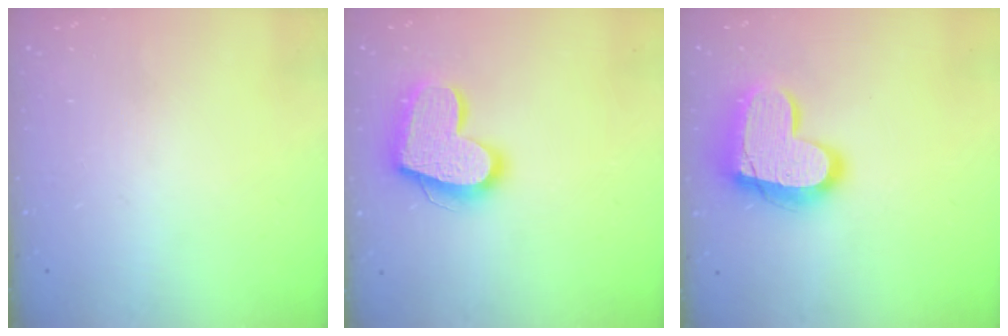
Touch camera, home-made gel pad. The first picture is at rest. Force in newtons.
{"total": 17.7, "press": 17.7, "slide": 1.5}
{"total": 17.6, "press": 17.6, "slide": 1.2}